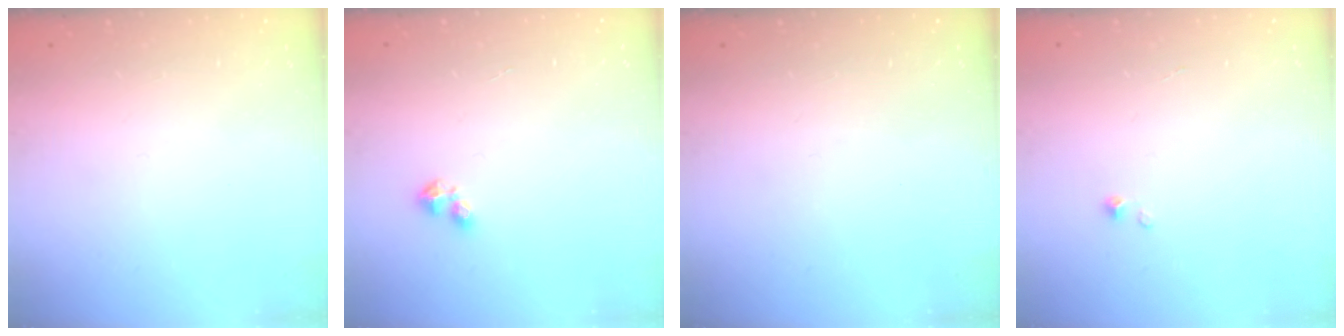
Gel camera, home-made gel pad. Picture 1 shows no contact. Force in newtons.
{"total": 2.4, "press": 2.4, "slide": 0.4}
{"total": 0.0}
{"total": 0.0}